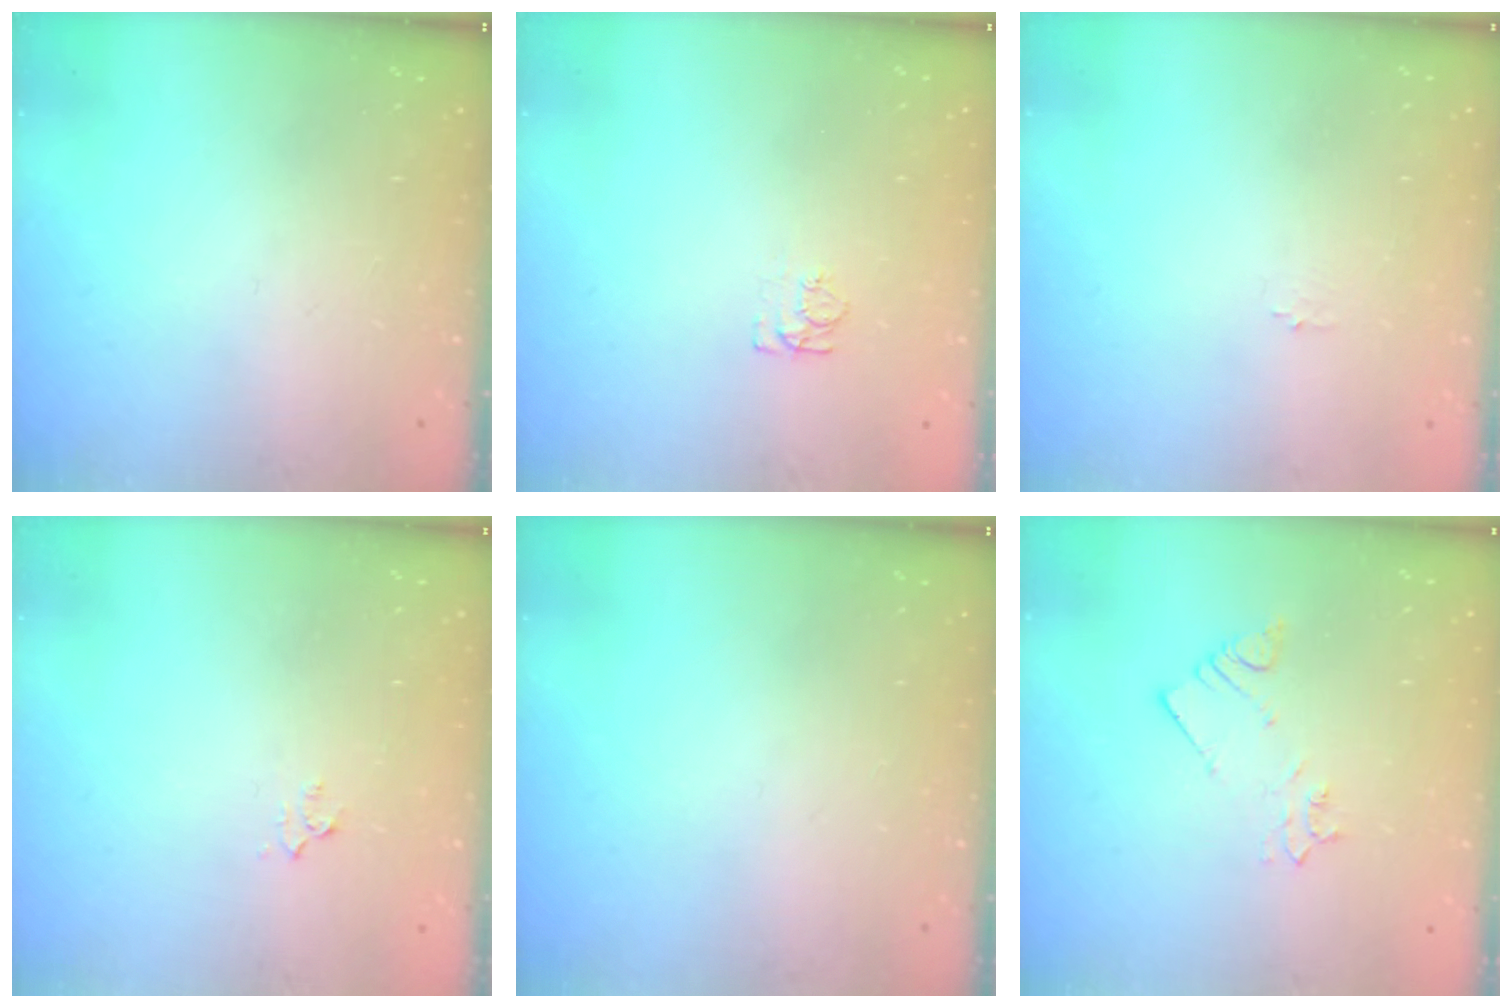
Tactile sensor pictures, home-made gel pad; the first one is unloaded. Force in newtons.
{"total": 3.1, "press": 3.1, "slide": 0.5}
{"total": 0.8, "press": 0.8, "slide": 0.2}
{"total": 3.0, "press": 3.0, "slide": 0.4}
{"total": 0.0}
{"total": 2.1, "press": 2.1, "slide": 0.0}